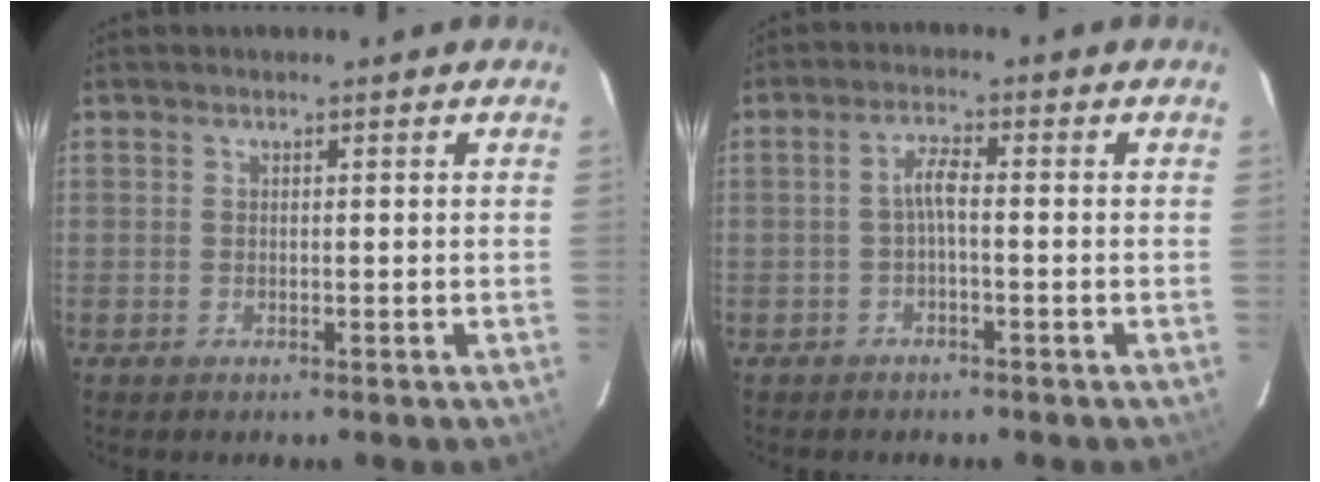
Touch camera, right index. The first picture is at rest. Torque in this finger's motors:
{"motor_torque": [0.40, -0.11, 0.33, 0.06]}